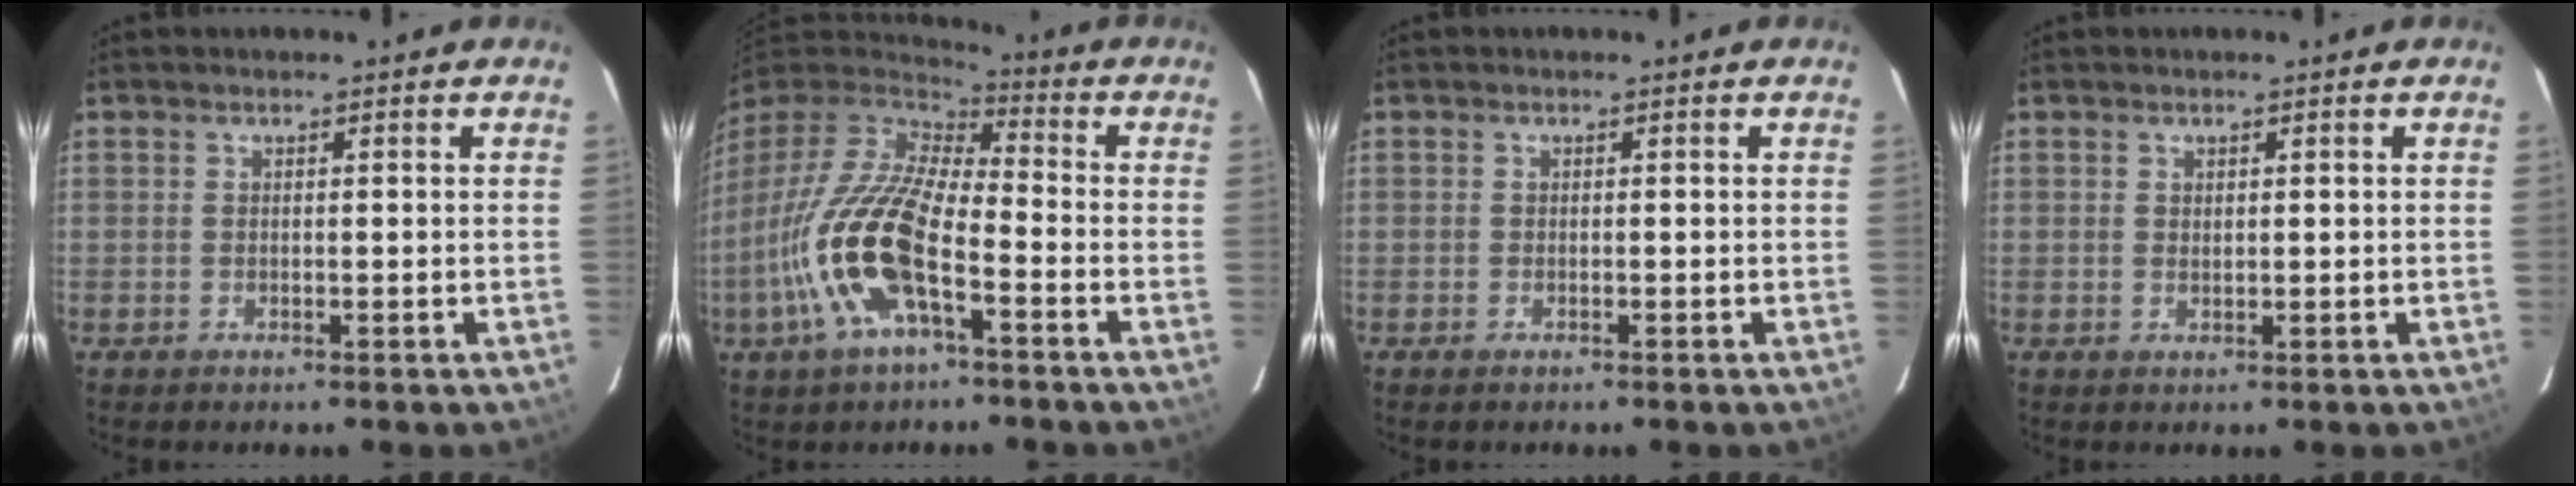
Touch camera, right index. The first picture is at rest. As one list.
[{"total": 18.7, "force": [-7.0, 6.9, 15.9], "torque": [-0.325, -0.024, -0.143]}, {"total": 0.6, "force": [-0.5, 0.3, 0.3], "torque": [-0.006, -0.003, -0.010]}, {"total": 0.8, "force": [0.4, 0.6, 0.3], "torque": [-0.005, 0.002, 0.008]}]